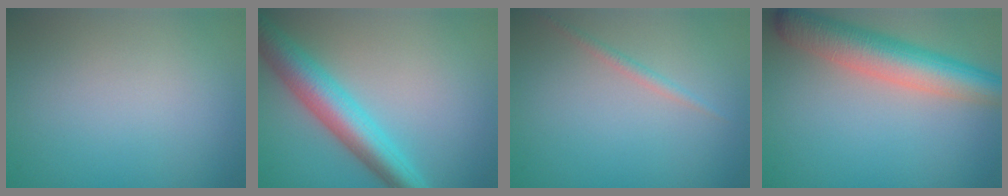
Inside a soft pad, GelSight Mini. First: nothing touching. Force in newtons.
{"total": 6.0, "press": 6.0, "slide": 0.2}
{"total": 1.0, "press": 1.0, "slide": 0.1}
{"total": 6.7, "press": 6.7, "slide": 0.3}